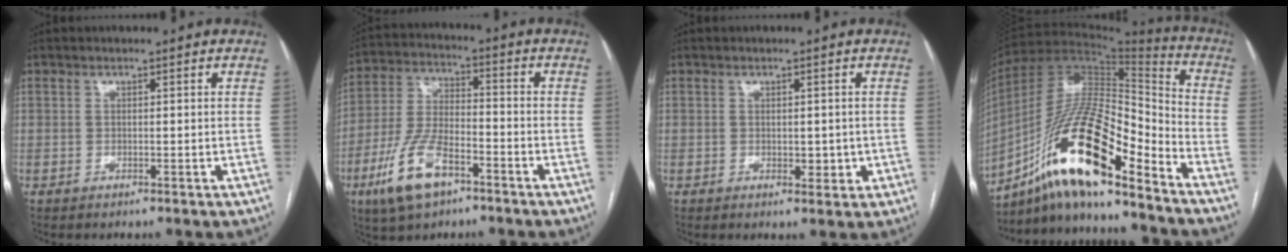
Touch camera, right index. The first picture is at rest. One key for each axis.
{"total": 12.0, "fx": -6.5, "fy": 4.9, "fz": 8.9, "tx": -0.198, "ty": 0.003, "tz": -0.116}
{"total": 2.7, "fx": -0.2, "fy": 1.7, "fz": 2.1, "tx": -0.024, "ty": 0.000, "tz": 0.004}
{"total": 19.6, "fx": -12.1, "fy": 3.7, "fz": 15.0, "tx": -0.292, "ty": 0.005, "tz": -0.211}